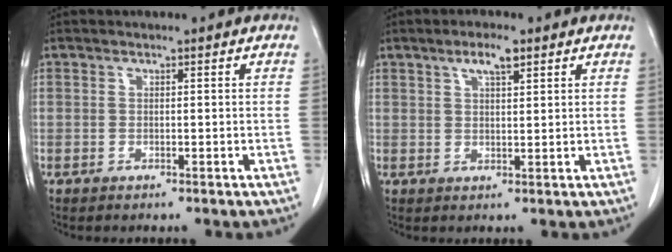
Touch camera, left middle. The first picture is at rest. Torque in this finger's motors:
{"motor_torque": [0.60, -0.38, 0.04, 0.04]}